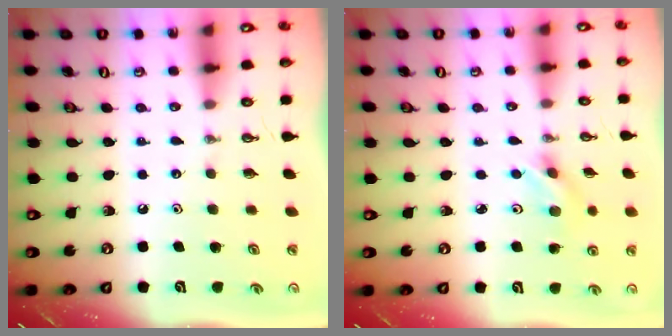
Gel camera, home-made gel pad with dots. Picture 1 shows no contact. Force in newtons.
{"total": 3.4, "press": 3.3, "slide": 0.8}